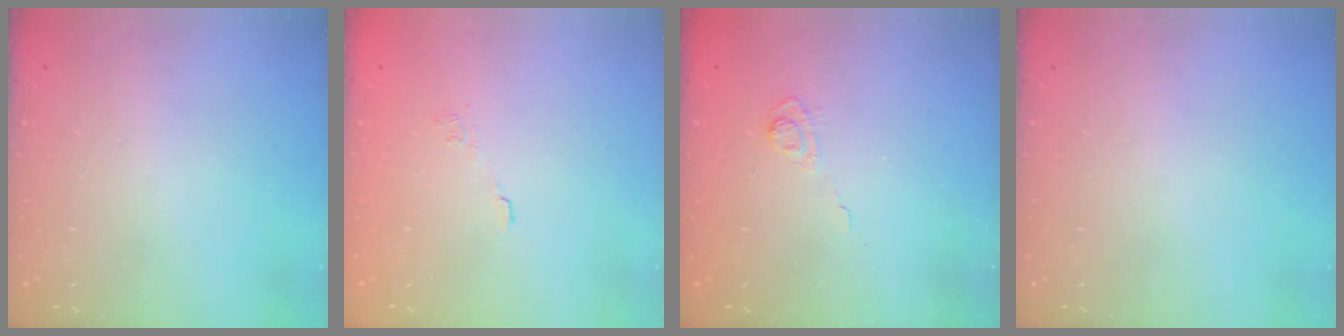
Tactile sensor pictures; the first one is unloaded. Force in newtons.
{"total": 6.5, "press": 6.4, "slide": 1.1}
{"total": 3.8, "press": 3.5, "slide": 1.6}
{"total": 0.0}